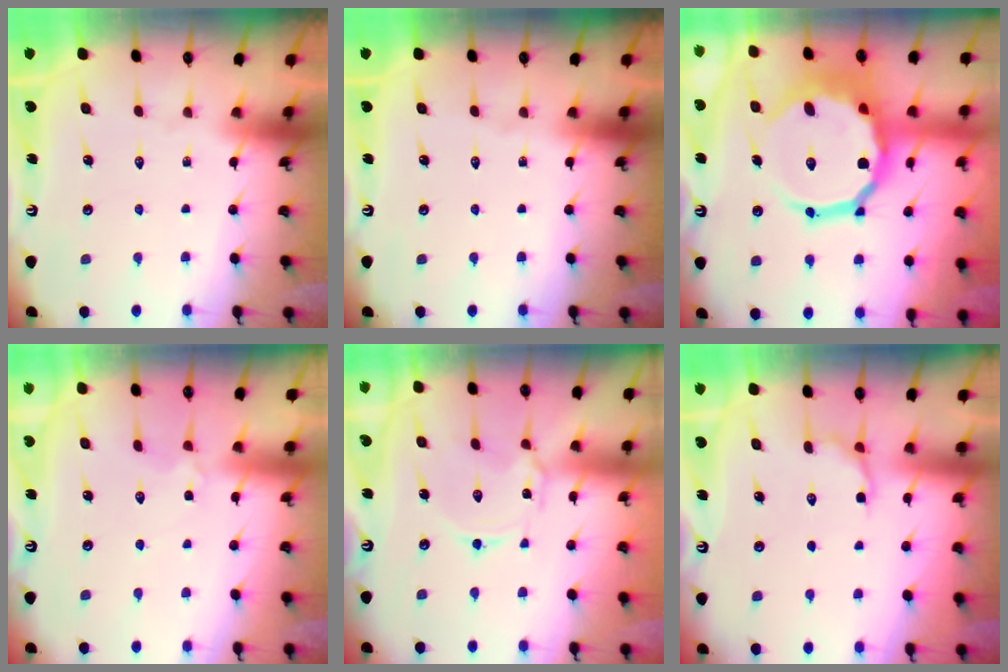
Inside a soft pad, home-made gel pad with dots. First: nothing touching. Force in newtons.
{"total": 0.0}
{"total": 17.9, "press": 17.4, "slide": 4.1}
{"total": 2.1, "press": 2.0, "slide": 0.6}
{"total": 2.4, "press": 2.4, "slide": 0.3}
{"total": 6.0, "press": 5.5, "slide": 2.4}